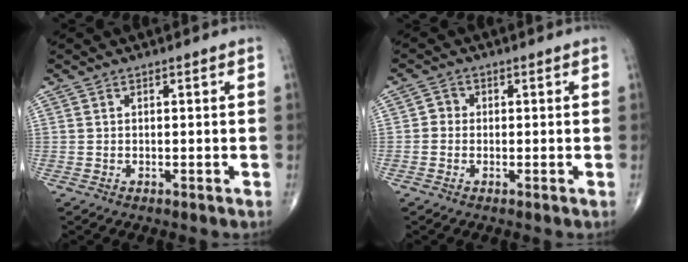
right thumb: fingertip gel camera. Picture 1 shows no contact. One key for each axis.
{"total": 1.9, "fx": -0.3, "fy": 1.7, "fz": 0.7, "tx": 0.001, "ty": 0.006, "tz": -0.012}